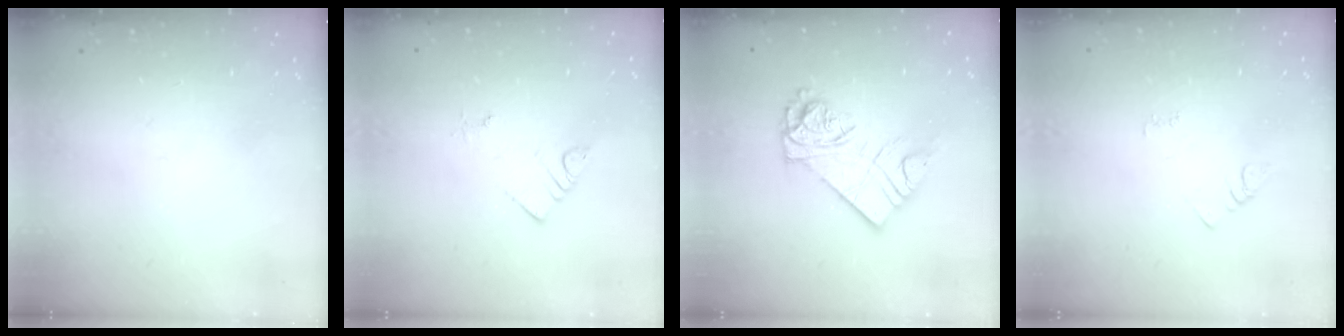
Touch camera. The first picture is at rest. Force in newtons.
{"total": 4.8, "press": 4.8, "slide": 0.2}
{"total": 12.4, "press": 12.4, "slide": 0.9}
{"total": 3.2, "press": 3.2, "slide": 0.4}